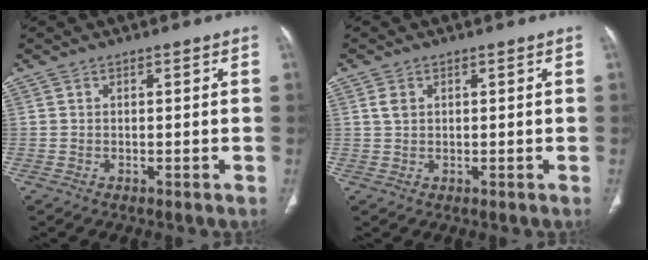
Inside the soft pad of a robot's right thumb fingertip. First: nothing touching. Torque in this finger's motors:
{"motor_torque": [-0.03, -0.10, 0.36, -0.17, -0.01]}